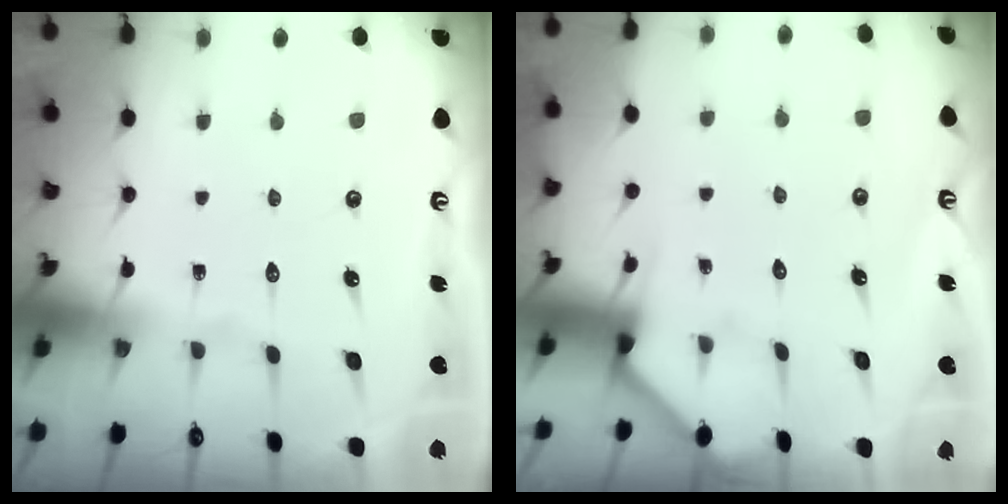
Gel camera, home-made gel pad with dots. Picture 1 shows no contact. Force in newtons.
{"total": 2.6, "press": 2.6, "slide": 0.2}